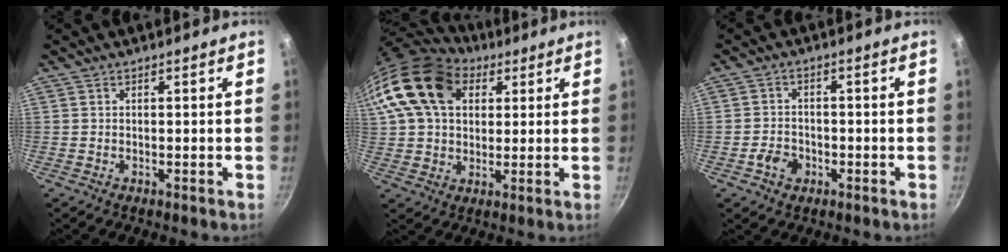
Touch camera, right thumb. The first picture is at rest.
{"total": 18.5, "force": [6.5, 13.1, 11.4], "torque": [-0.208, 0.012, 0.108]}
{"total": 4.1, "force": [-1.8, 3.2, 1.9], "torque": [-0.025, 0.019, -0.033]}